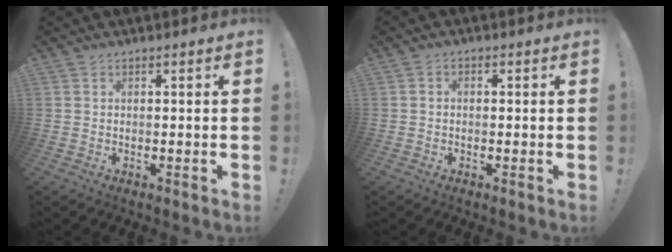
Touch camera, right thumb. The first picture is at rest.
{"total": 1.1, "force": [-0.7, 0.7, 0.5], "torque": [-0.014, 0.006, -0.013]}